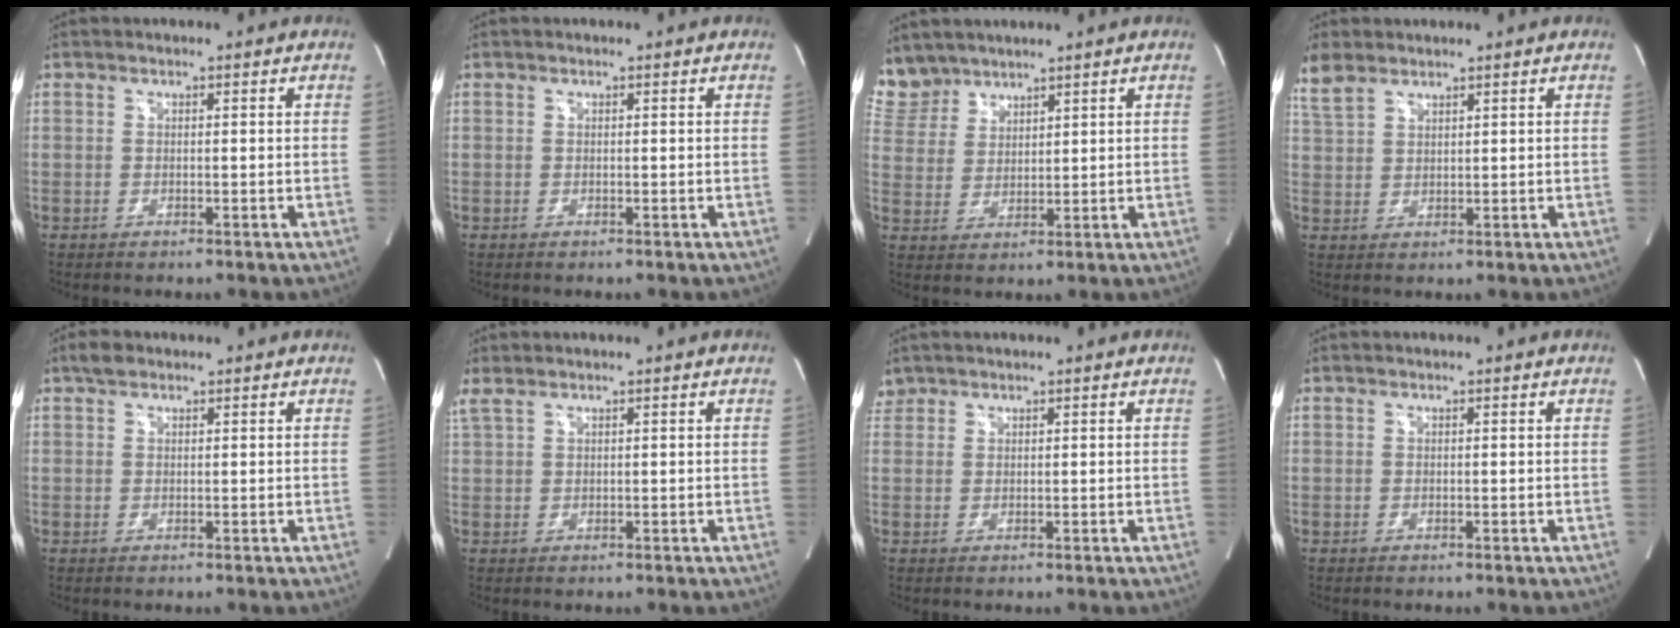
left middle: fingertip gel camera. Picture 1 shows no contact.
{"total": 0.0}
{"total": 6.7, "force": [6.1, 2.8, 0.0], "torque": [-0.006, 0.009, 0.135]}
{"total": 4.8, "force": [3.9, 2.0, 1.9], "torque": [-0.055, 0.017, 0.091]}
{"total": 1.8, "force": [1.3, 1.0, 0.7], "torque": [-0.017, 0.012, 0.021]}
{"total": 1.9, "force": [1.6, 0.4, 0.9], "torque": [-0.039, 0.022, 0.045]}
{"total": 1.9, "force": [1.6, 1.1, -0.2], "torque": [0.004, 0.013, 0.030]}
{"total": 0.0}